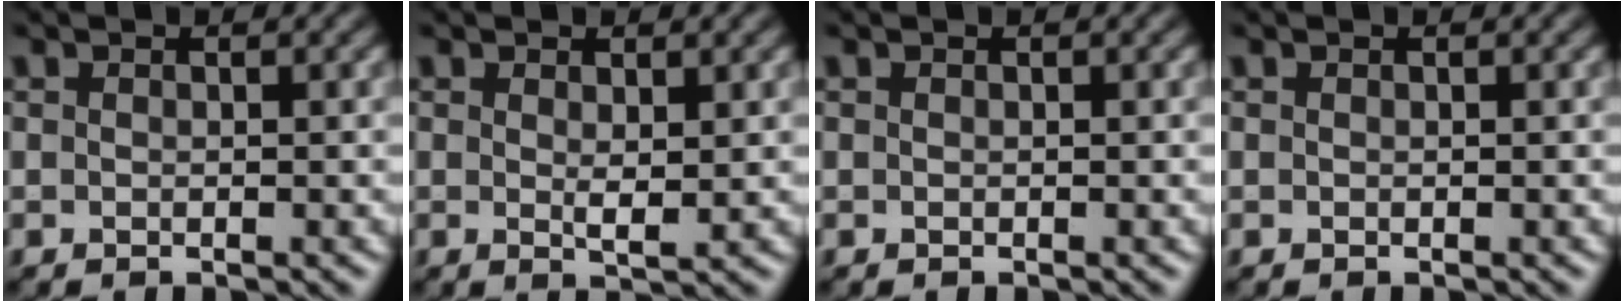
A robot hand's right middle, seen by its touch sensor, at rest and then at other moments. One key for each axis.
{"total": 1.4, "fx": 0.4, "fy": 0.3, "fz": 1.3, "tx": -0.023, "ty": -0.005, "tz": 0.008}
{"total": 0.0}
{"total": 0.0}